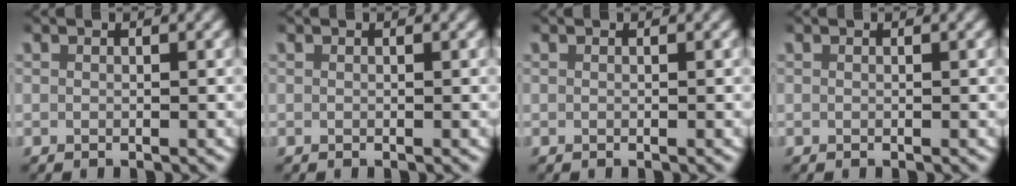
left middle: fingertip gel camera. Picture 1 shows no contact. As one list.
[{"total": 0.0}, {"total": 0.0}, {"total": 0.0}]